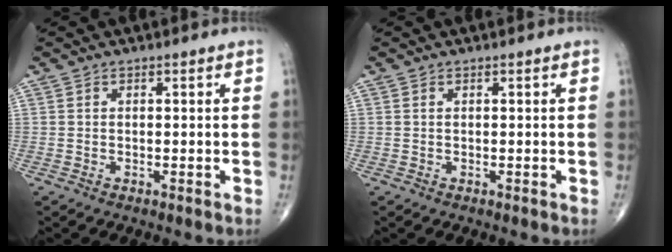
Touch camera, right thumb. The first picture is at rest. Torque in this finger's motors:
{"motor_torque": [-0.28, 0.28, -0.05, -0.11, -0.02]}